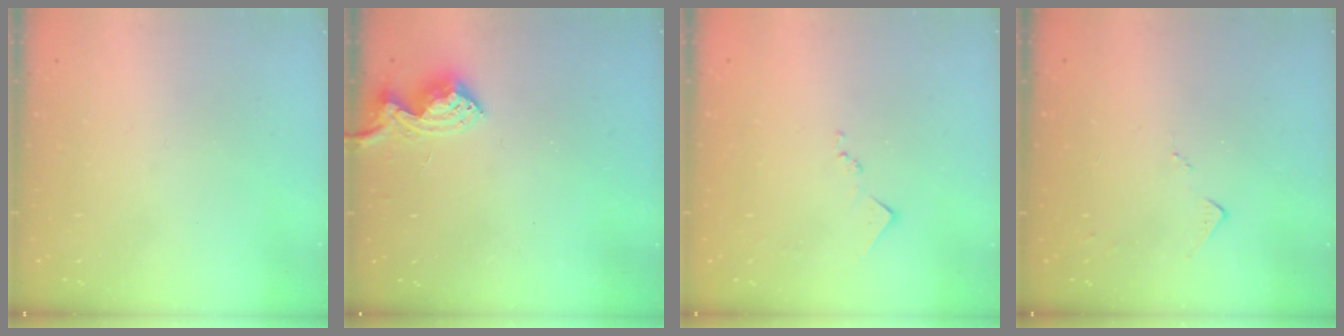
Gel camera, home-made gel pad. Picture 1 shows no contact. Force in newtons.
{"total": 8.6, "press": 8.6, "slide": 0.7}
{"total": 8.1, "press": 8.1, "slide": 0.6}
{"total": 5.5, "press": 5.4, "slide": 0.8}